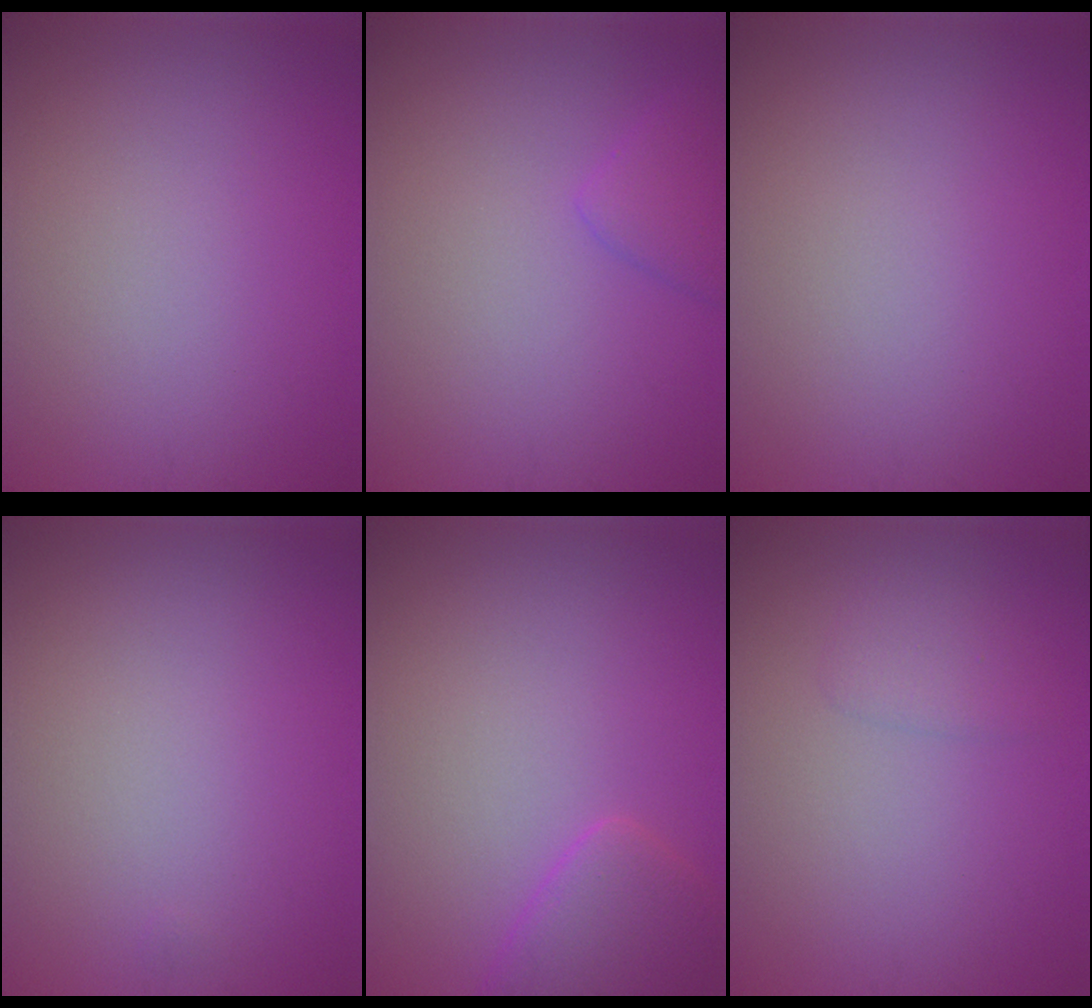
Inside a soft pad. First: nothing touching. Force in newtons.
{"total": 2.0, "press": 2.0, "slide": 0.1}
{"total": 0.0}
{"total": 0.0}
{"total": 3.1, "press": 3.1, "slide": 0.2}
{"total": 1.4, "press": 1.4, "slide": 0.1}